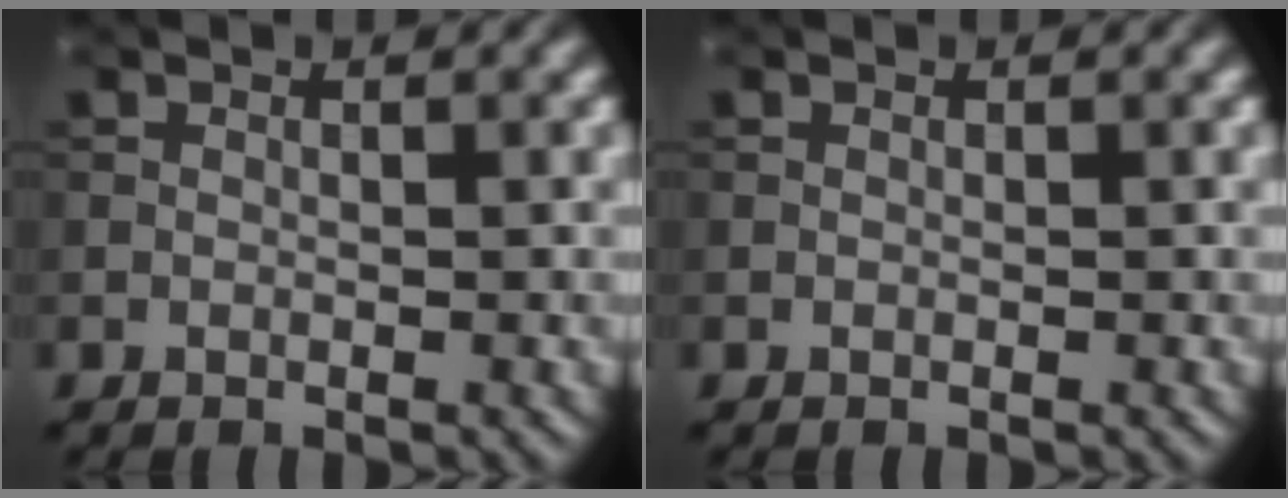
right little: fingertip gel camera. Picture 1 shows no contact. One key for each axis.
{"total": 0.0}